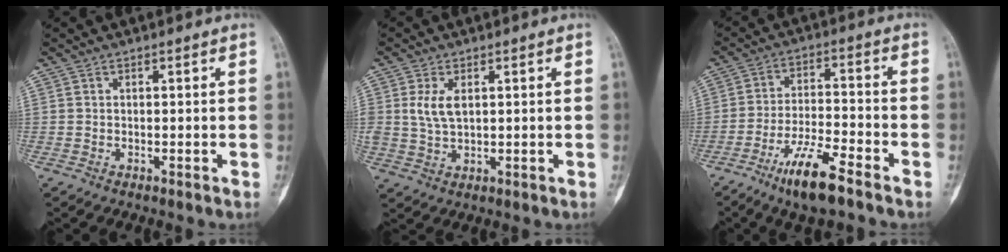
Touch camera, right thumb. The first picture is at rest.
{"total": 4.8, "force": [1.2, 2.5, 3.9], "torque": [-0.082, -0.002, 0.028]}
{"total": 10.7, "force": [-7.0, 2.4, 7.7], "torque": [-0.147, 0.034, -0.125]}